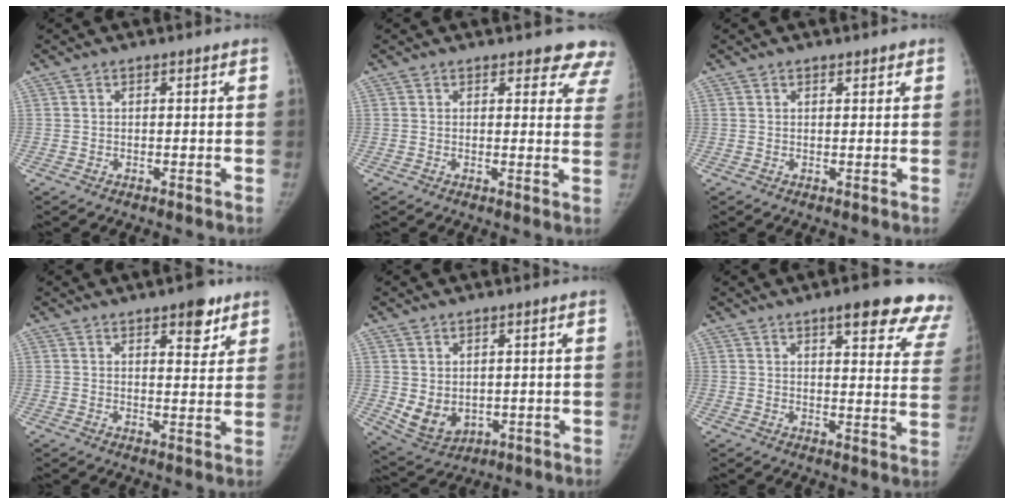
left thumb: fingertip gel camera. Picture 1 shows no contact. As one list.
[{"total": 8.1, "force": [7.1, 3.4, 1.9], "torque": [0.035, -0.032, 0.050]}, {"total": 1.2, "force": [0.9, 0.7, 0.4], "torque": [0.007, -0.004, 0.008]}, {"total": 6.5, "force": [4.1, 2.7, 4.3], "torque": [-0.032, -0.021, 0.052]}, {"total": 6.6, "force": [-0.2, 5.2, 4.1], "torque": [-0.057, -0.016, 0.020]}, {"total": 17.1, "force": [12.0, 4.8, 11.2], "torque": [-0.102, -0.043, 0.131]}]